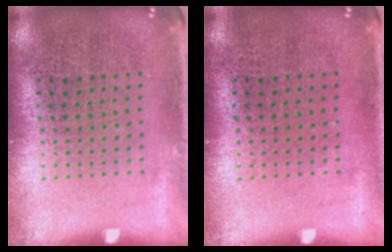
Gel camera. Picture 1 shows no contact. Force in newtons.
{"total": 0.0}